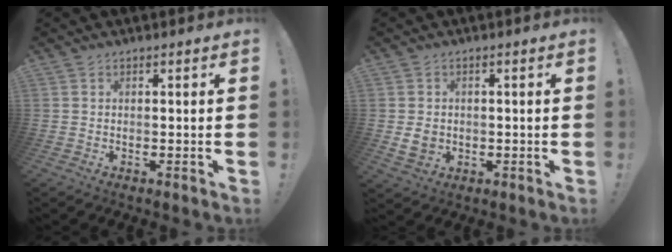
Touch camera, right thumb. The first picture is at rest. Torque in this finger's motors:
{"motor_torque": [-0.25, 0.01, 0.09, -0.11, -0.02]}